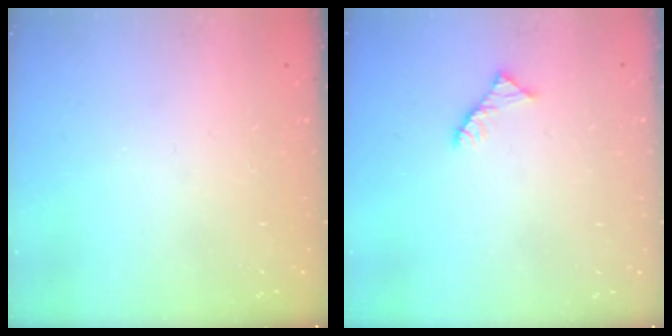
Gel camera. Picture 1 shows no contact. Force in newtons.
{"total": 3.0, "press": 3.0, "slide": 0.5}